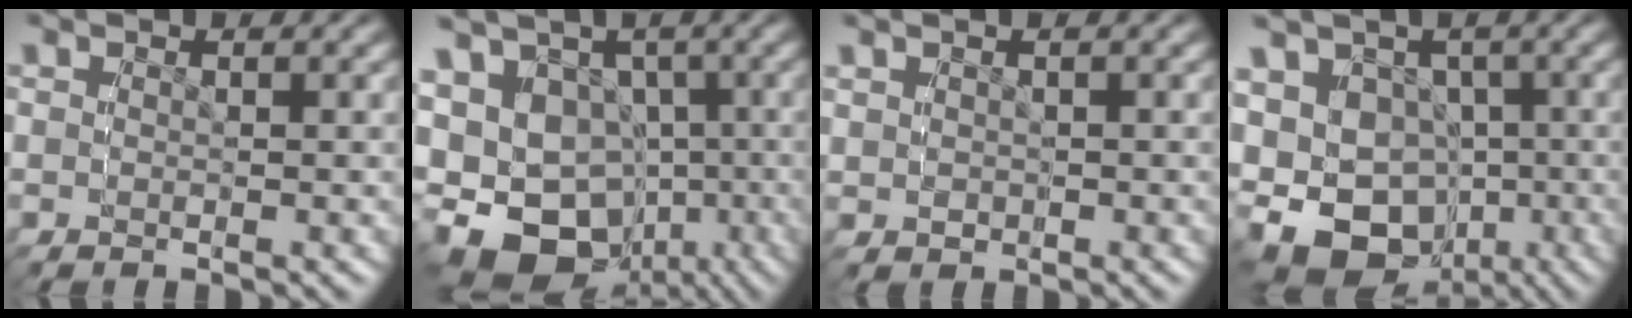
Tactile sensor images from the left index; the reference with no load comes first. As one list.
[{"total": 14.5, "force": [-3.7, 11.9, 7.5], "torque": [-0.147, -0.073, -0.037]}, {"total": 2.1, "force": [0.8, 1.8, 0.6], "torque": [-0.019, -0.008, 0.024]}, {"total": 12.3, "force": [-2.1, 10.6, 5.9], "torque": [-0.124, -0.056, -0.017]}]